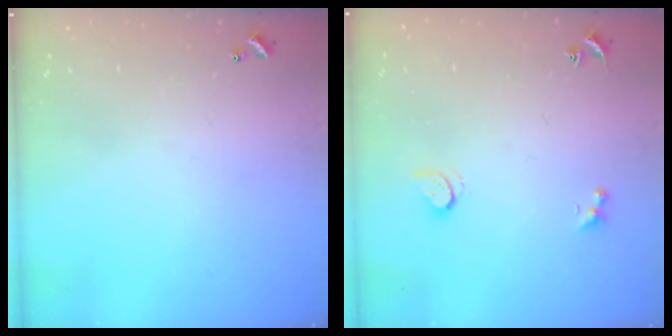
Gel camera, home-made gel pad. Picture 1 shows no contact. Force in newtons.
{"total": 2.0, "press": 1.9, "slide": 0.5}